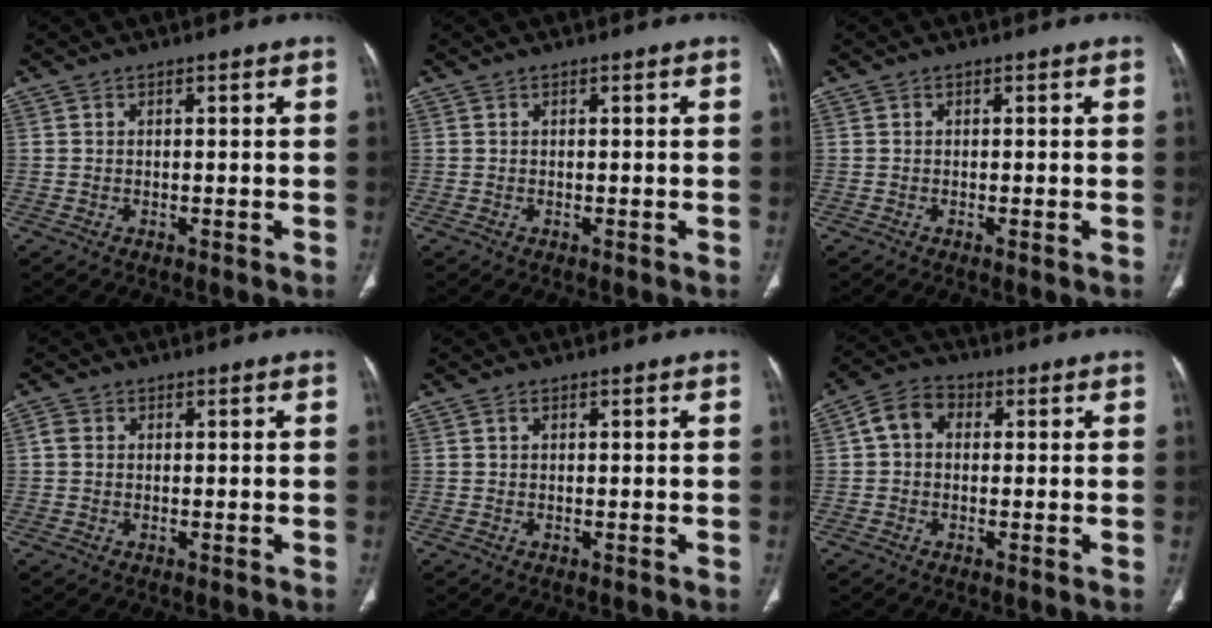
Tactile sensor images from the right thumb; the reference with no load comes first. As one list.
[{"total": 0.0}, {"total": 0.6, "force": [-0.2, 0.0, 0.6], "torque": [-0.013, -0.002, -0.003]}, {"total": 1.6, "force": [0.2, 1.4, 0.8], "torque": [-0.014, 0.004, 0.003]}, {"total": 0.5, "force": [0.2, 0.3, 0.3], "torque": [-0.008, 0.002, 0.003]}, {"total": 5.8, "force": [0.6, 4.5, 3.6], "torque": [-0.055, 0.020, 0.002]}]